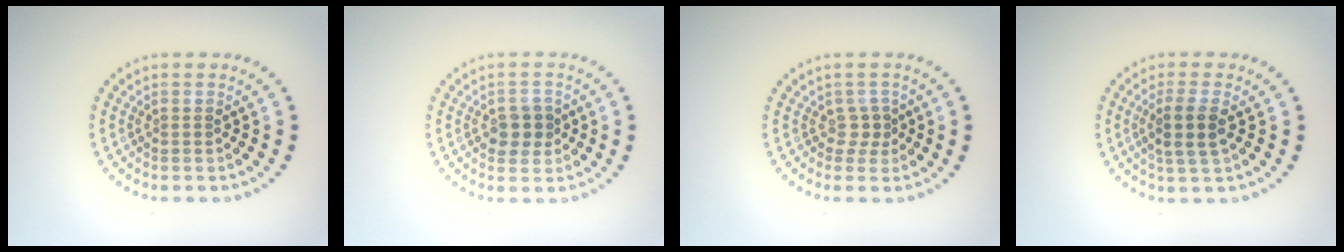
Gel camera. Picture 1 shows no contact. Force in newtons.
{"total": 2.4, "press": 2.3, "slide": 0.6}
{"total": 1.4, "press": 0.9, "slide": 1.0}
{"total": 2.8, "press": 2.5, "slide": 1.3}